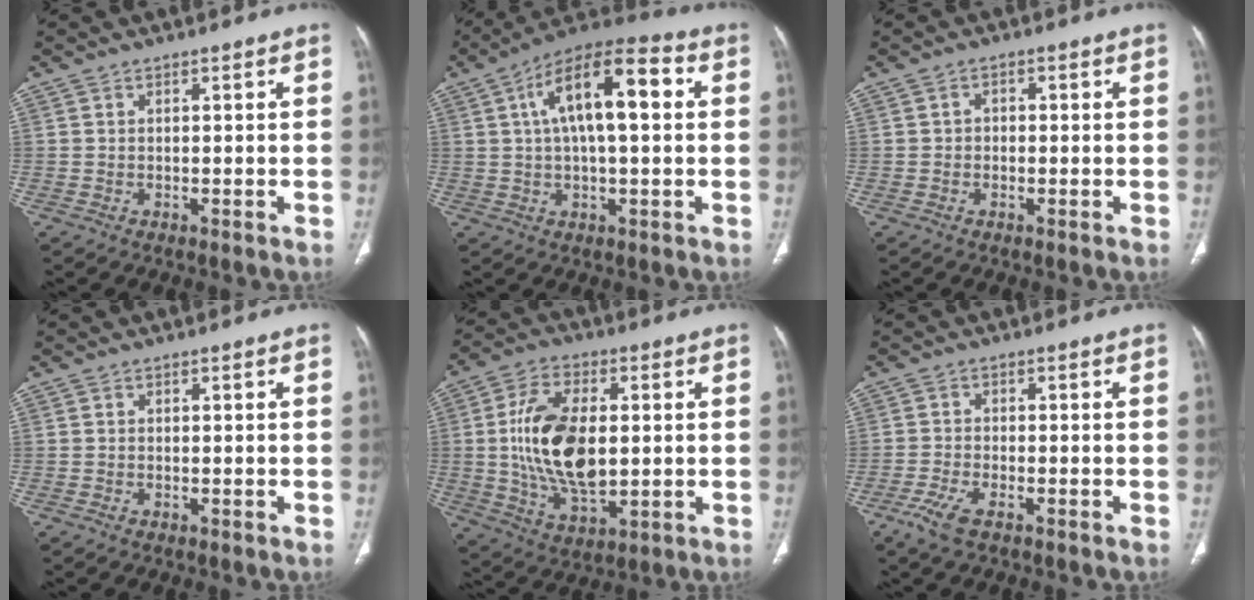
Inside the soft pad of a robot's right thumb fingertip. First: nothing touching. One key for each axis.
{"total": 16.0, "fx": 3.4, "fy": 6.2, "fz": 14.4, "tx": -0.234, "ty": 0.027, "tz": 0.047}
{"total": 1.5, "fx": -0.1, "fy": 1.2, "fz": 0.8, "tx": -0.003, "ty": 0.007, "tz": -0.007}
{"total": 0.0}
{"total": 17.3, "fx": 0.7, "fy": 9.3, "fz": 14.6, "tx": -0.268, "ty": -0.007, "tz": 0.019}
{"total": 4.3, "fx": -2.7, "fy": 1.4, "fz": 3.0, "tx": -0.077, "ty": 0.006, "tz": -0.054}